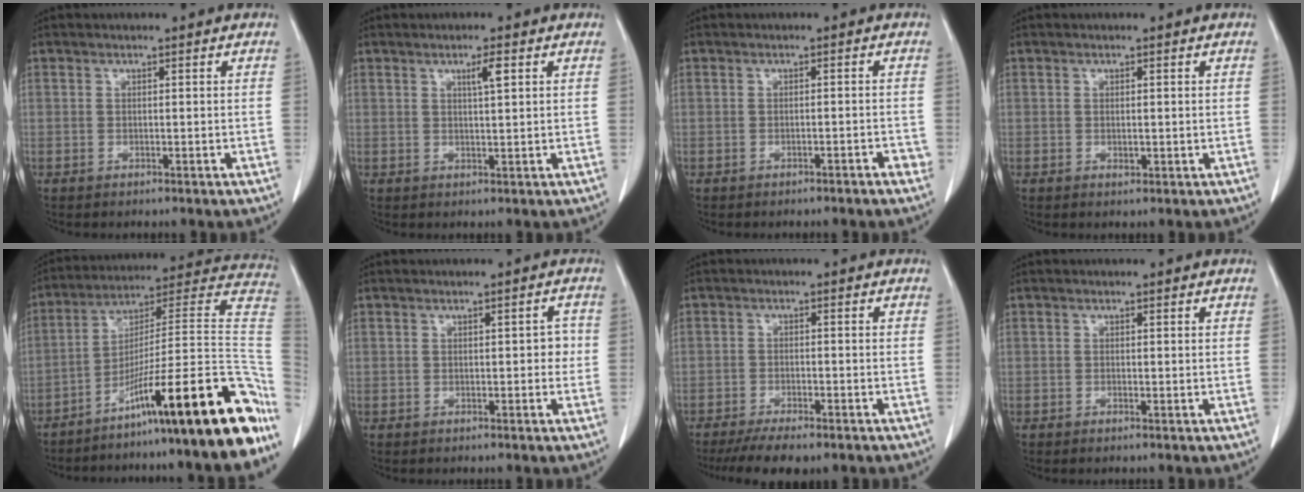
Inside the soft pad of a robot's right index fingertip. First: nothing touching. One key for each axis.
{"total": 2.3, "fx": 1.1, "fy": 0.0, "fz": 2.0, "tx": -0.032, "ty": 0.001, "tz": 0.017}
{"total": 1.5, "fx": -1.0, "fy": 0.4, "fz": 1.0, "tx": -0.010, "ty": 0.004, "tz": -0.010}
{"total": 0.9, "fx": -0.2, "fy": 0.4, "fz": 0.8, "tx": -0.019, "ty": -0.003, "tz": -0.001}
{"total": 28.2, "fx": -16.0, "fy": 1.0, "fz": 23.2, "tx": -0.225, "ty": 0.033, "tz": -0.254}
{"total": 2.0, "fx": 0.0, "fy": 1.1, "fz": 1.7, "tx": -0.010, "ty": 0.013, "tz": -0.001}
{"total": 7.5, "fx": -5.9, "fy": 2.1, "fz": 4.1, "tx": -0.055, "ty": -0.010, "tz": -0.091}
{"total": 0.0}